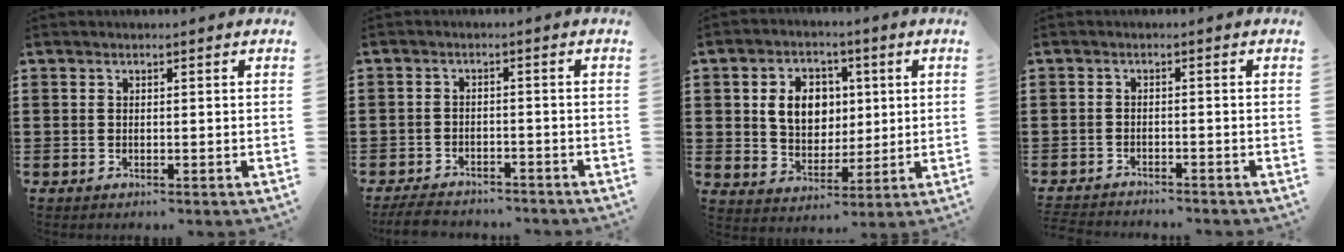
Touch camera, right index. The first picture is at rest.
{"total": 3.6, "force": [-3.5, 0.8, 0.6], "torque": [-0.020, 0.003, -0.074]}
{"total": 7.9, "force": [1.5, 6.3, 4.5], "torque": [-0.095, 0.016, 0.024]}
{"total": 1.9, "force": [-1.9, 0.0, -0.2], "torque": [-0.003, 0.002, -0.042]}